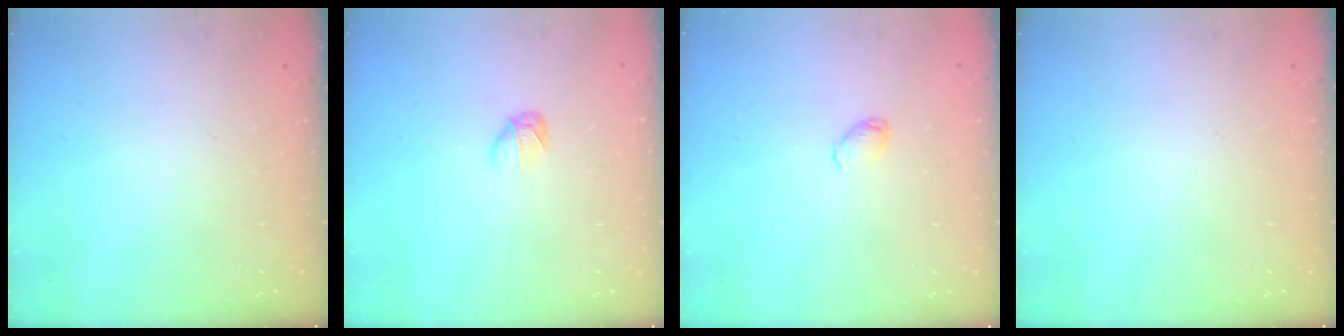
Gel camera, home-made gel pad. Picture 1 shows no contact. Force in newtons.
{"total": 2.7, "press": 2.7, "slide": 0.7}
{"total": 2.9, "press": 2.9, "slide": 0.5}
{"total": 0.0}